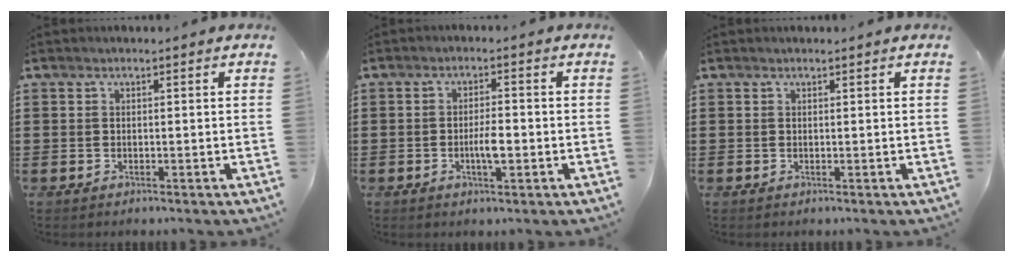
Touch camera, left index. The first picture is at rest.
{"total": 3.7, "force": [-0.8, 1.0, 3.4], "torque": [-0.061, 0.006, -0.016]}
{"total": 0.0}